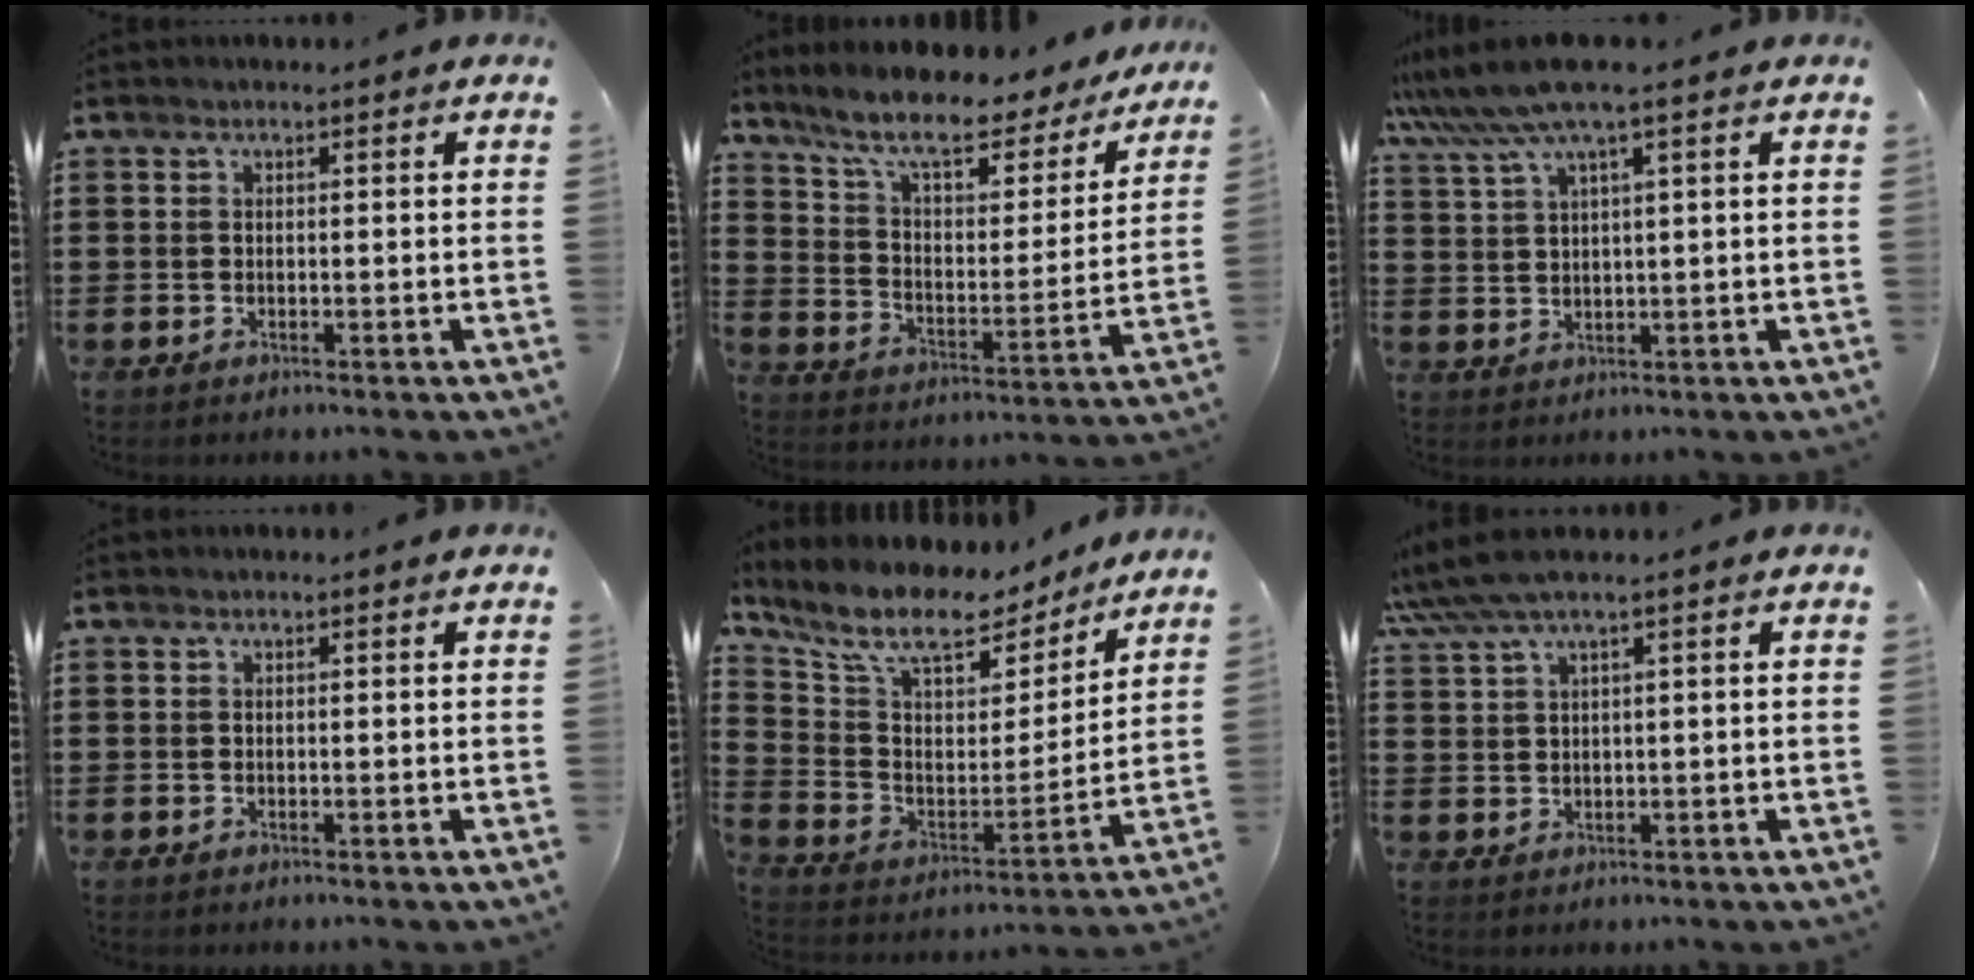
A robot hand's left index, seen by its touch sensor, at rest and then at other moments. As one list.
[{"total": 9.5, "force": [7.8, 1.8, 5.2], "torque": [-0.123, -0.048, 0.130]}, {"total": 6.7, "force": [4.4, -0.1, 5.1], "torque": [-0.117, -0.012, 0.076]}, {"total": 0.0}, {"total": 10.2, "force": [8.1, 3.4, 5.3], "torque": [-0.134, -0.050, 0.136]}, {"total": 3.7, "force": [2.1, -0.1, 3.0], "torque": [-0.070, -0.002, 0.034]}]